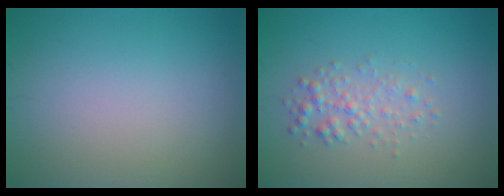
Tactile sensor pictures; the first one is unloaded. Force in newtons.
{"total": 2.1, "press": 2.1, "slide": 0.0}